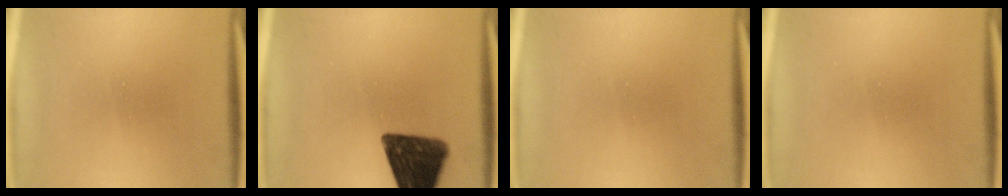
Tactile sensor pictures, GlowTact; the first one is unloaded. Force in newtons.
{"total": 15.2}
{"total": 0.0}
{"total": 0.0}